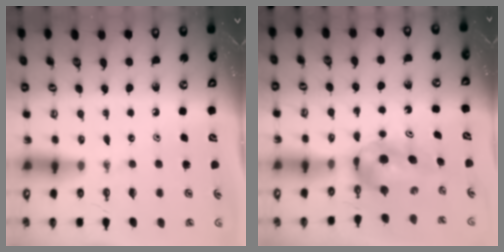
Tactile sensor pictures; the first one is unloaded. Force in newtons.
{"total": 6.6, "press": 5.0, "slide": 4.3}